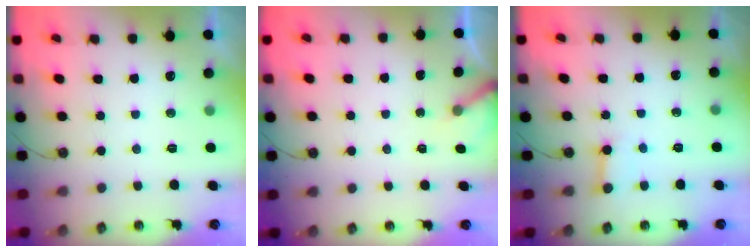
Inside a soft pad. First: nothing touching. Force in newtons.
{"total": 4.0, "press": 4.0, "slide": 0.3}
{"total": 3.1, "press": 3.0, "slide": 0.6}